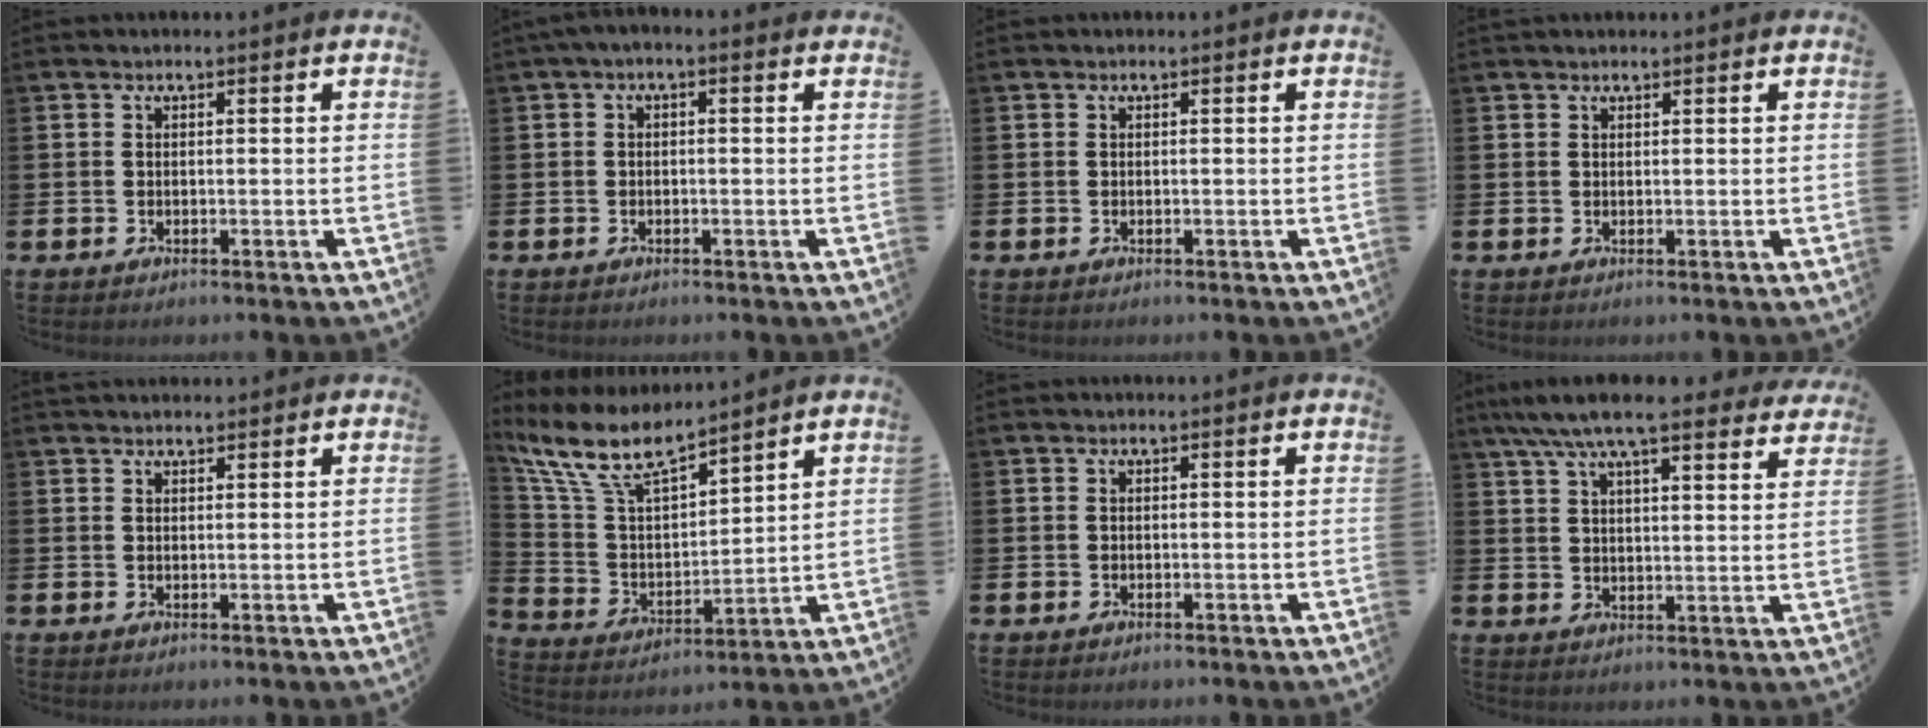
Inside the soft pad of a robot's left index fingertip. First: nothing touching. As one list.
[{"total": 1.1, "force": [-0.5, 0.4, 0.9], "torque": [-0.010, -0.002, -0.012]}, {"total": 0.0}, {"total": 0.8, "force": [0.8, 0.0, 0.2], "torque": [-0.001, 0.000, 0.013]}, {"total": 1.6, "force": [1.5, 0.4, 0.2], "torque": [0.004, -0.002, 0.025]}, {"total": 9.5, "force": [8.1, 2.5, 4.2], "torque": [-0.121, -0.043, 0.145]}, {"total": 0.0}, {"total": 8.6, "force": [7.8, 1.3, 3.5], "torque": [-0.078, -0.033, 0.139]}]